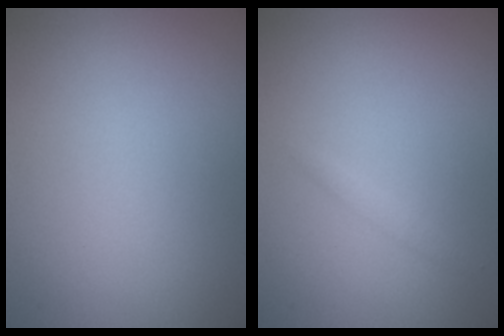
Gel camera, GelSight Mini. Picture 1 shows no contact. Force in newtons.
{"total": 0.7, "press": 0.7, "slide": 0.0}